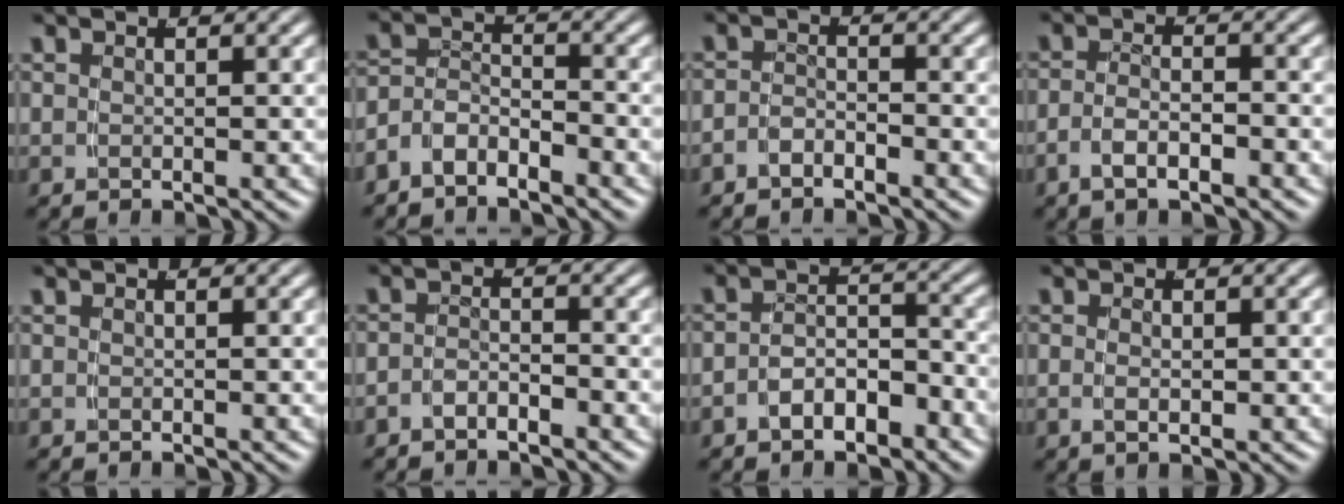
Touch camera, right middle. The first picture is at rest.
{"total": 4.0, "force": [-2.9, 2.5, 1.4], "torque": [-0.026, -0.012, -0.052]}
{"total": 2.0, "force": [-1.8, 0.6, 0.5], "torque": [-0.013, -0.006, -0.032]}
{"total": 2.7, "force": [-1.9, 0.7, 1.8], "torque": [-0.030, -0.003, -0.033]}
{"total": 0.0}
{"total": 2.1, "force": [-2.0, 0.5, 0.5], "torque": [-0.009, -0.003, -0.036]}
{"total": 4.0, "force": [-3.0, 2.0, 1.7], "torque": [-0.021, -0.005, -0.051]}
{"total": 1.0, "force": [-0.2, -0.1, 0.9], "torque": [-0.019, -0.008, 0.002]}